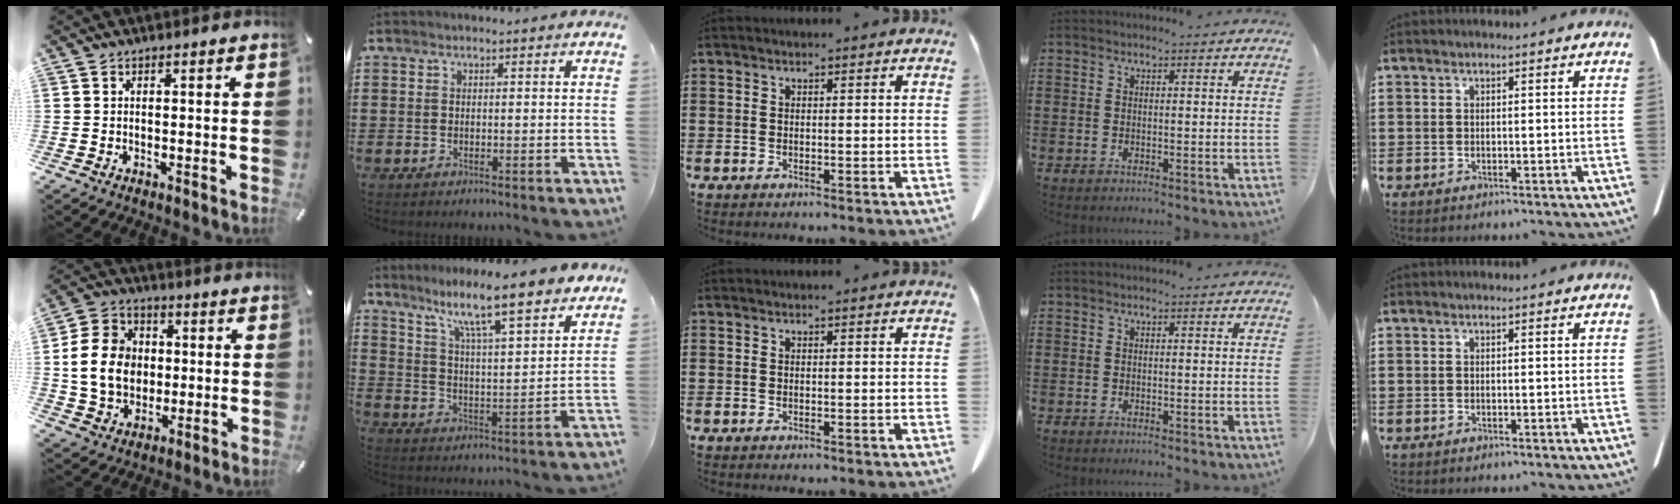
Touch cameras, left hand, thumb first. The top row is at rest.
{"thumb": {"total": 12.9, "force": [0.0, 11.2, 6.4], "torque": [-0.135, 0.013, 0.000]}, "index": {"total": 9.4, "force": [7.9, 0.5, 5.2], "torque": [-0.112, -0.053, 0.126]}}